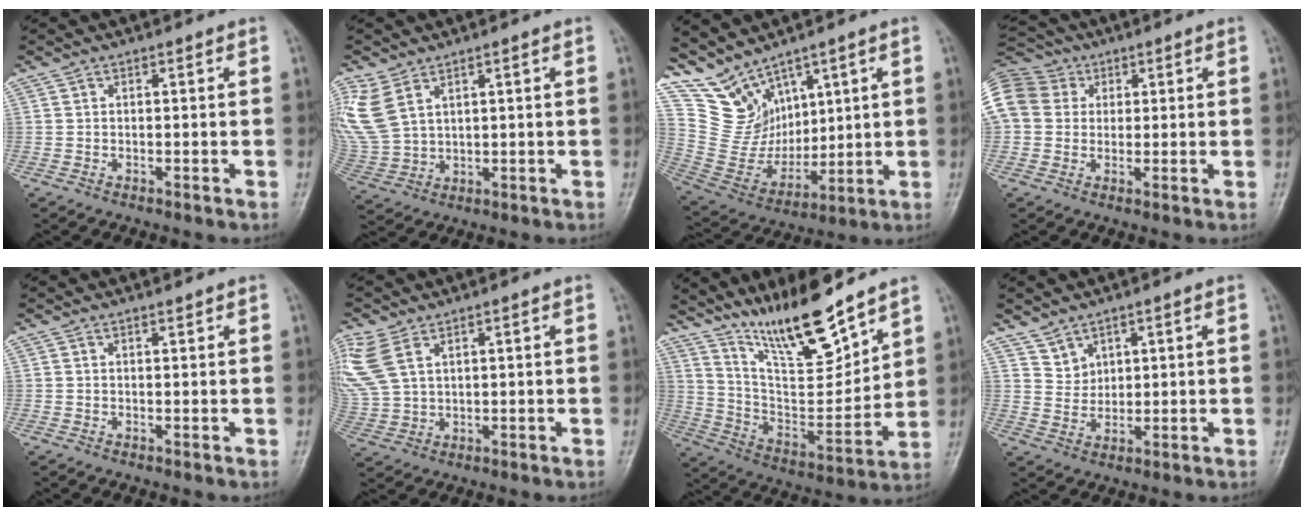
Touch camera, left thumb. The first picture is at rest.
{"total": 9.9, "force": [4.7, 6.1, 6.2], "torque": [-0.145, -0.008, 0.113]}
{"total": 11.9, "force": [9.3, 6.6, 3.5], "torque": [-0.048, -0.046, 0.215]}
{"total": 17.9, "force": [5.3, 14.7, 8.7], "torque": [-0.232, 0.058, 0.099]}
{"total": 0.6, "force": [0.6, 0.1, 0.2], "torque": [-0.004, -0.006, 0.011]}
{"total": 10.4, "force": [4.9, 6.4, 6.6], "torque": [-0.166, -0.002, 0.111]}
{"total": 16.4, "force": [13.2, 3.1, 9.2], "torque": [-0.126, -0.086, 0.250]}
{"total": 3.6, "force": [2.8, 2.3, 0.1], "torque": [0.025, -0.024, 0.055]}